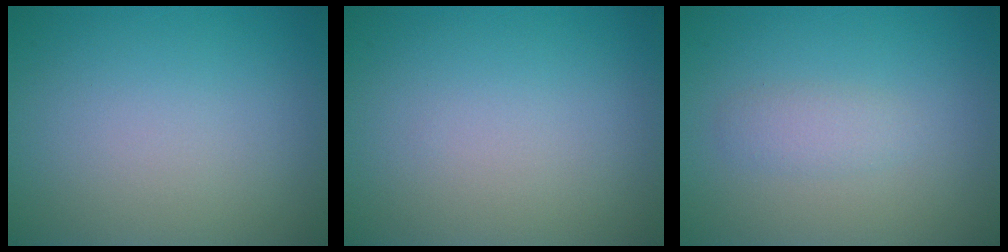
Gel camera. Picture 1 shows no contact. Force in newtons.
{"total": 0.0}
{"total": 1.5, "press": 1.5, "slide": 0.0}